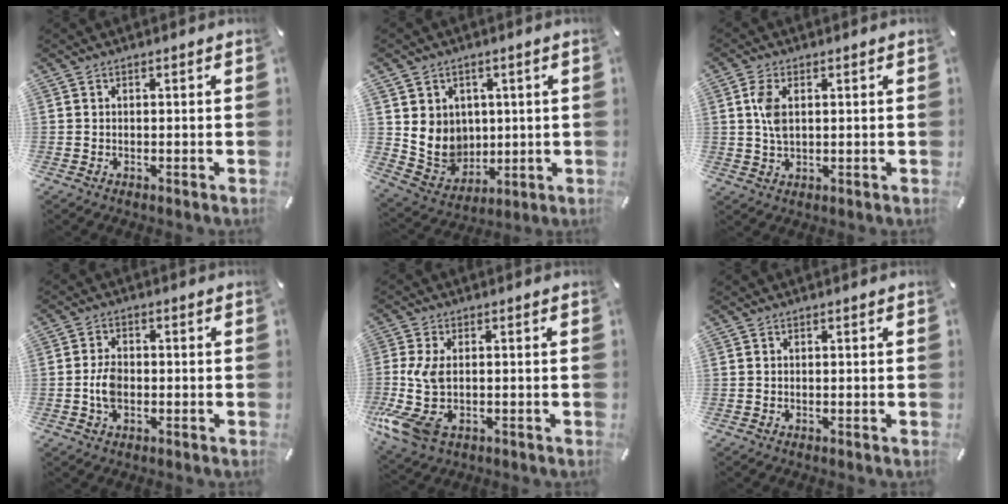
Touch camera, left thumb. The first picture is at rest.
{"total": 9.2, "force": [2.3, 8.8, 1.4], "torque": [-0.040, -0.027, 0.052]}
{"total": 4.9, "force": [1.2, 2.8, 3.8], "torque": [-0.099, 0.004, 0.016]}
{"total": 4.6, "force": [-0.9, 3.0, 3.4], "torque": [-0.083, 0.001, -0.021]}
{"total": 9.5, "force": [-1.0, 5.6, 7.6], "torque": [-0.182, -0.012, -0.015]}
{"total": 0.0}